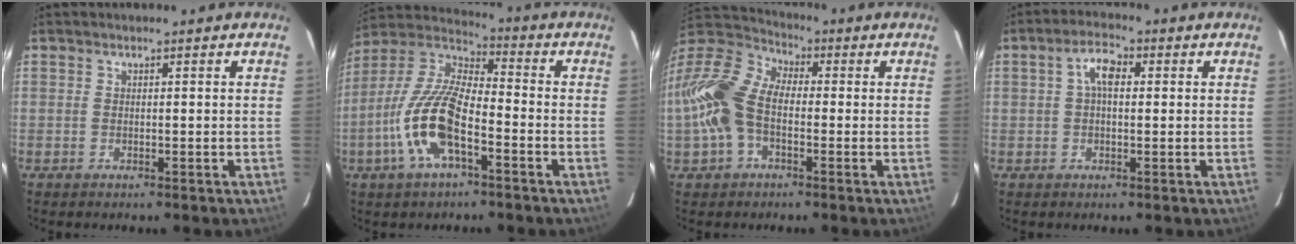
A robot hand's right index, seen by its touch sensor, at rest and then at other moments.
{"total": 15.0, "force": [-5.8, 5.4, 12.7], "torque": [-0.269, -0.003, -0.118]}
{"total": 16.9, "force": [-2.8, 11.0, 12.6], "torque": [-0.277, 0.016, -0.060]}
{"total": 4.5, "force": [0.8, 2.2, 3.8], "torque": [-0.073, 0.017, 0.014]}